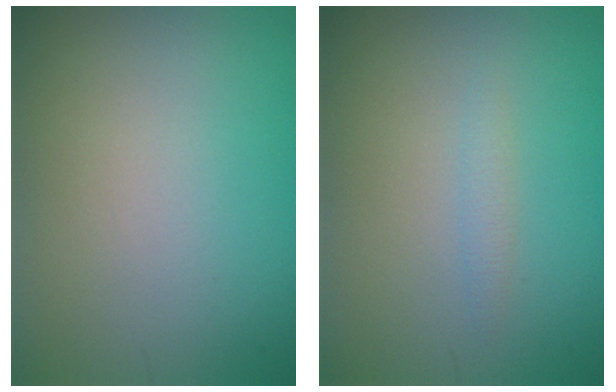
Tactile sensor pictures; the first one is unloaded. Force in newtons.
{"total": 0.8, "press": 0.8, "slide": 0.1}